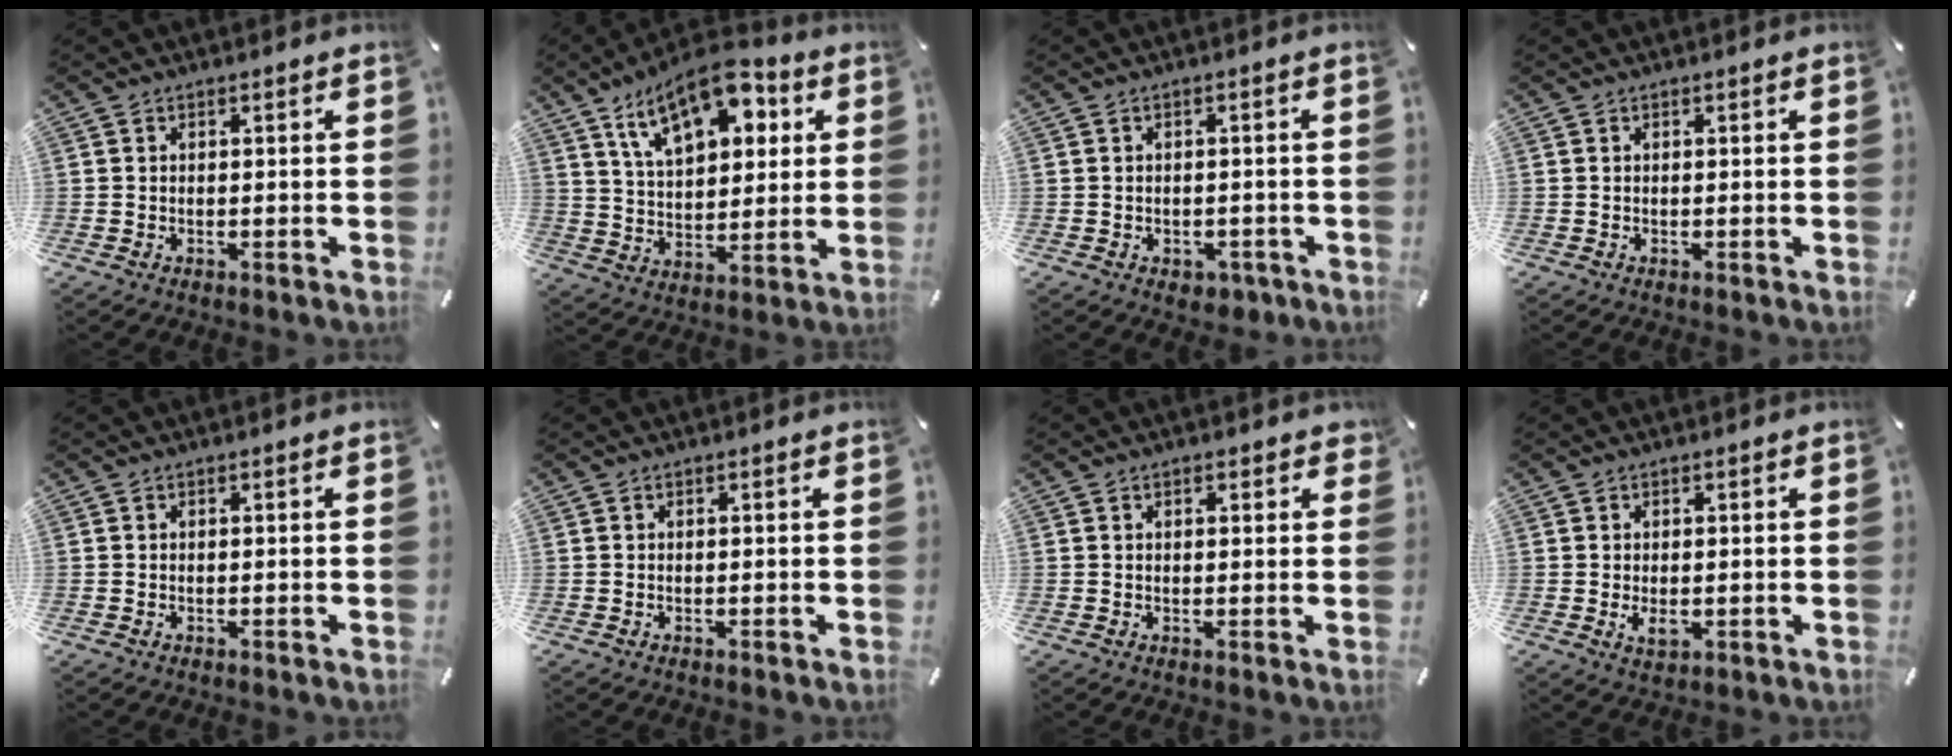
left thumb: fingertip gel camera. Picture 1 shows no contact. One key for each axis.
{"total": 16.1, "fx": 9.0, "fy": 8.2, "fz": 10.5, "tx": -0.174, "ty": -0.023, "tz": 0.156}
{"total": 2.8, "fx": -1.3, "fy": 2.0, "fz": 1.4, "tx": -0.022, "ty": 0.007, "tz": -0.023}
{"total": 0.0}
{"total": 0.0}
{"total": 0.0}
{"total": 1.6, "fx": 0.8, "fy": 1.0, "fz": 0.9, "tx": -0.004, "ty": -0.002, "tz": 0.009}
{"total": 2.8, "fx": -0.3, "fy": 1.6, "fz": 2.2, "tx": -0.040, "ty": -0.005, "tz": -0.008}